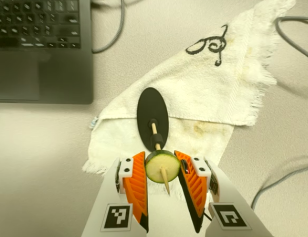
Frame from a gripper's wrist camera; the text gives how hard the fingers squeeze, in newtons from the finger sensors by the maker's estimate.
{"total": 12.2, "left": 12.2, "right": 12.2}